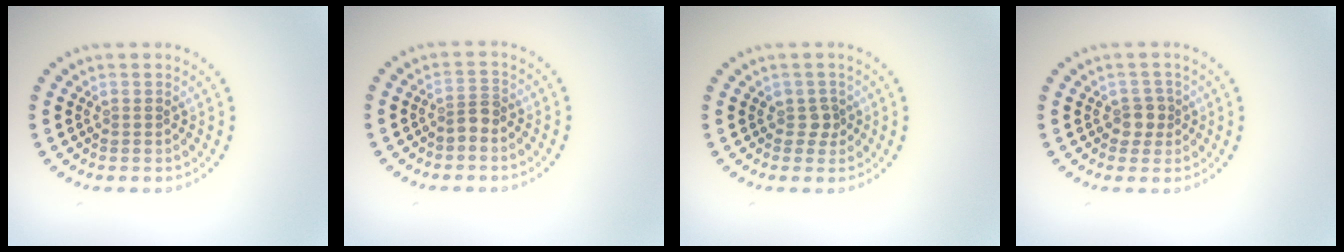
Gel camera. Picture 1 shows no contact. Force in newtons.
{"total": 1.4, "press": 1.1, "slide": 0.9}
{"total": 1.2, "press": 1.0, "slide": 0.8}
{"total": 1.8, "press": 1.5, "slide": 0.9}